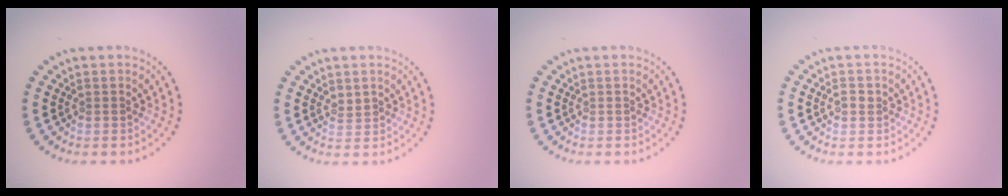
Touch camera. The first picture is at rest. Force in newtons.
{"total": 0.9, "press": 0.8, "slide": 0.3}
{"total": 0.0}
{"total": 1.2, "press": 1.2, "slide": 0.4}